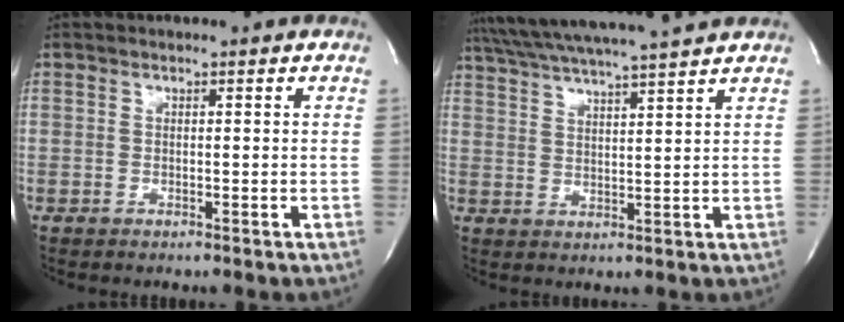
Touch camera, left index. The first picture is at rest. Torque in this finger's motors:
{"motor_torque": [0.98, -0.97, 0.45, 0.16]}